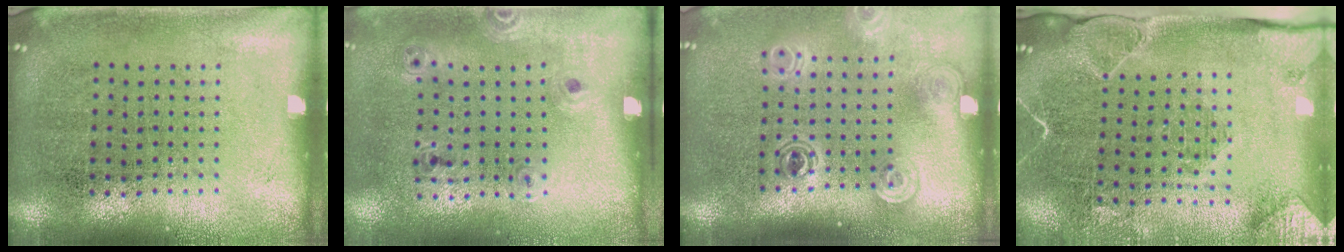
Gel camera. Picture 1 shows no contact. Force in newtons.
{"total": 1.2, "press": 0.9, "slide": 0.8}
{"total": 1.9, "press": 1.4, "slide": 1.2}
{"total": 2.1, "press": 2.1, "slide": 0.5}